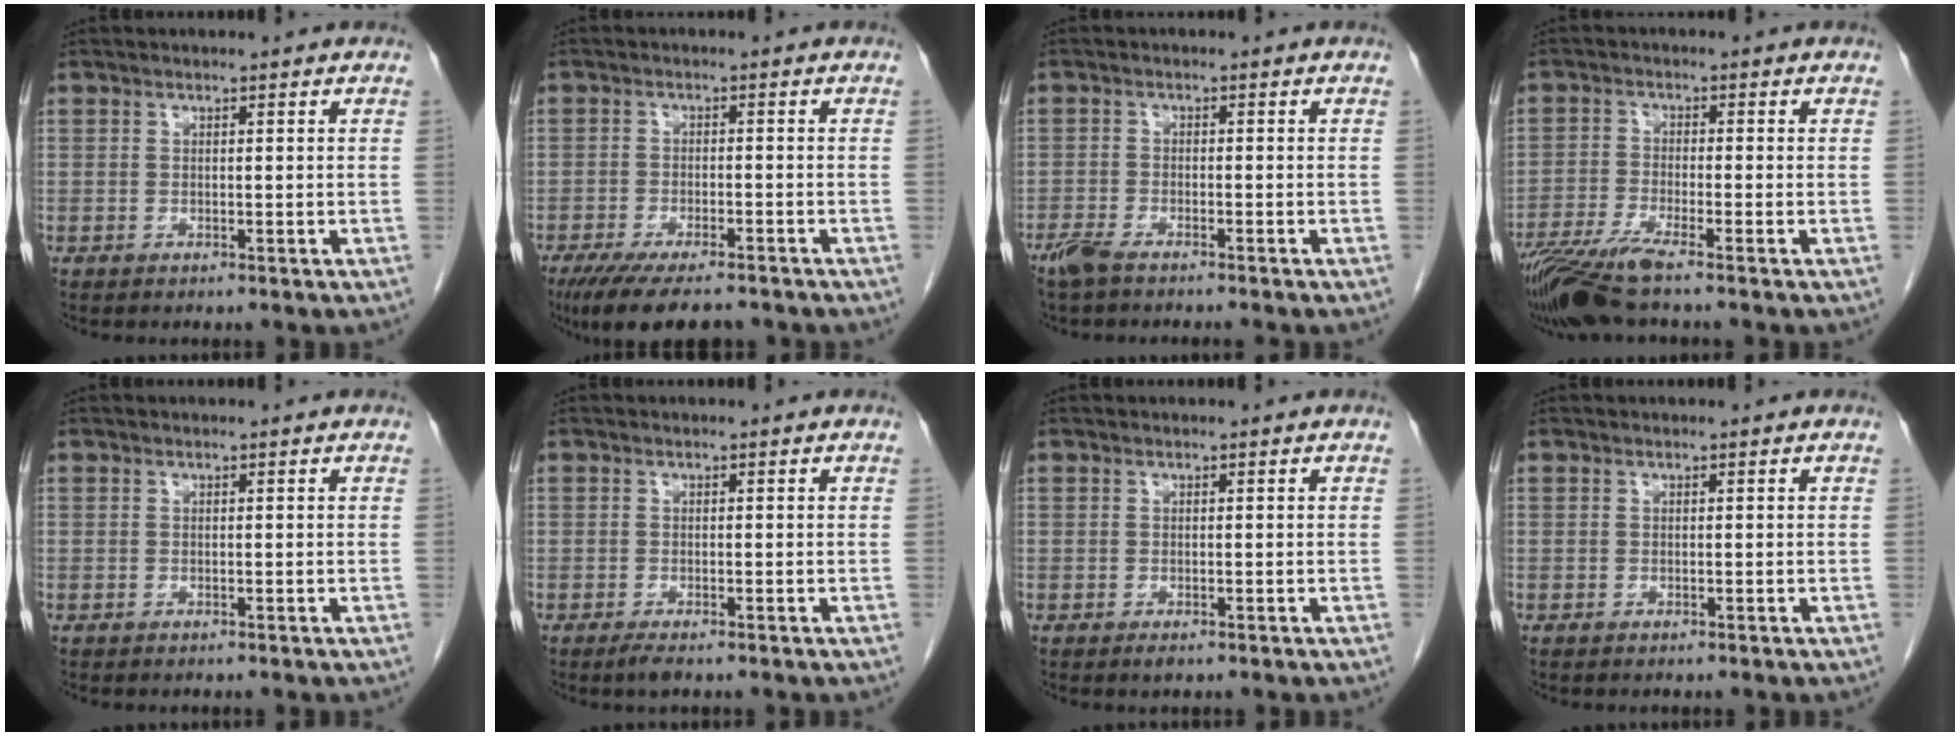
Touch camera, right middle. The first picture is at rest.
{"total": 11.2, "force": [-8.9, 2.6, 6.2], "torque": [-0.096, -0.017, -0.137]}
{"total": 4.3, "force": [-3.6, 0.6, 2.3], "torque": [-0.044, -0.009, -0.059]}
{"total": 8.6, "force": [-6.7, -0.3, 5.4], "torque": [-0.101, -0.023, -0.121]}
{"total": 0.0}
{"total": 1.5, "force": [-1.1, 0.2, 1.1], "torque": [-0.026, -0.006, -0.019]}
{"total": 0.7, "force": [-0.5, 0.3, 0.5], "torque": [-0.008, -0.001, -0.005]}
{"total": 0.0}